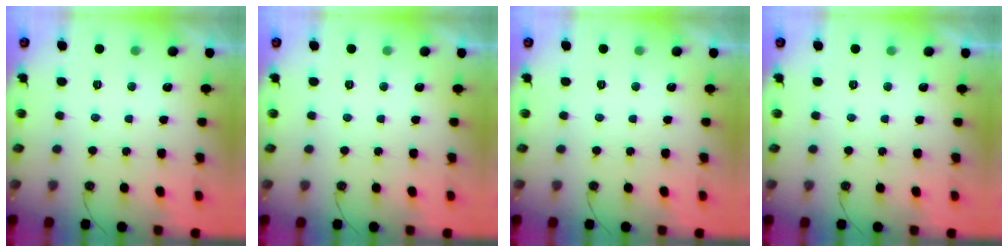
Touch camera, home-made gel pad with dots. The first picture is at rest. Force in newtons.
{"total": 0.0}
{"total": 0.0}
{"total": 0.0}